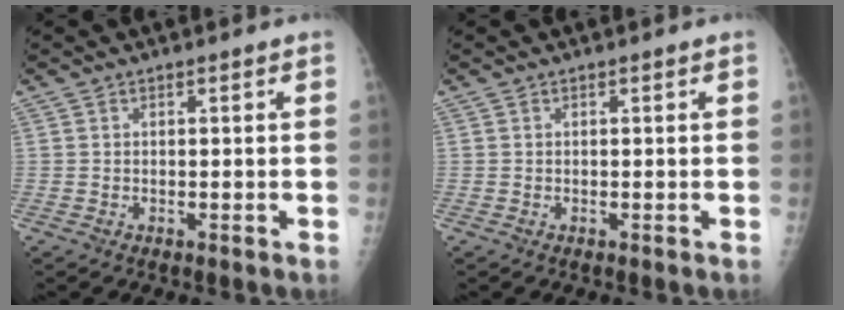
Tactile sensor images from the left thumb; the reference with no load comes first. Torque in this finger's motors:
{"motor_torque": [0.02, 0.02, -0.06, -0.06, 0.00]}